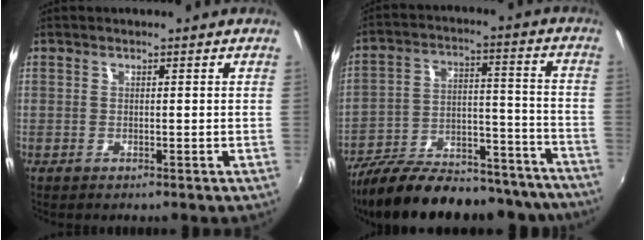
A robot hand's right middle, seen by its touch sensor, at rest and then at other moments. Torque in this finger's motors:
{"motor_torque": [1.09, -1.05, 0.29, 0.11]}